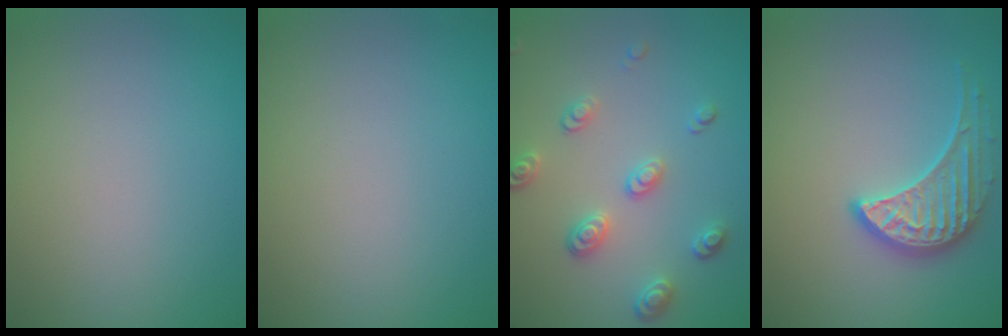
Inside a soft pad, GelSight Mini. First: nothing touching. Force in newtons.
{"total": 0.0}
{"total": 2.8, "press": 2.4, "slide": 1.4}
{"total": 3.3, "press": 3.2, "slide": 0.9}